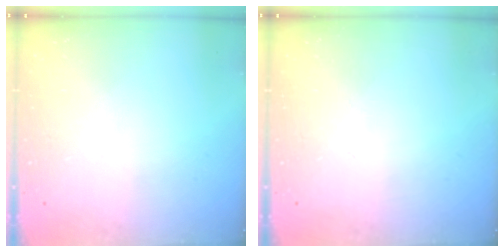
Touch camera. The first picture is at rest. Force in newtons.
{"total": 0.0}